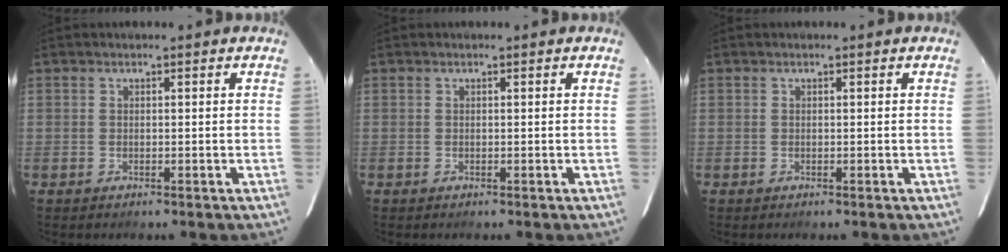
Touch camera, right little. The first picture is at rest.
{"total": 0.0}
{"total": 0.0}